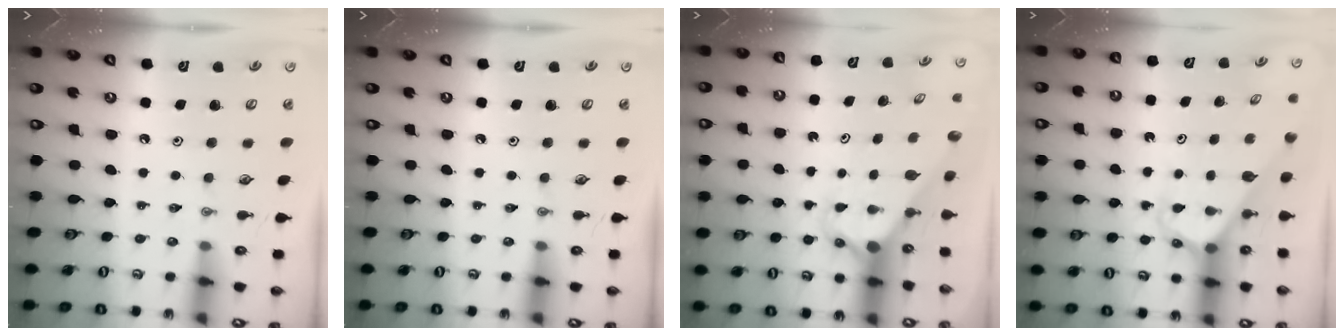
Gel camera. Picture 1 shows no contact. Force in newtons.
{"total": 0.0}
{"total": 2.9, "press": 2.9, "slide": 0.3}
{"total": 3.2, "press": 3.2, "slide": 0.2}